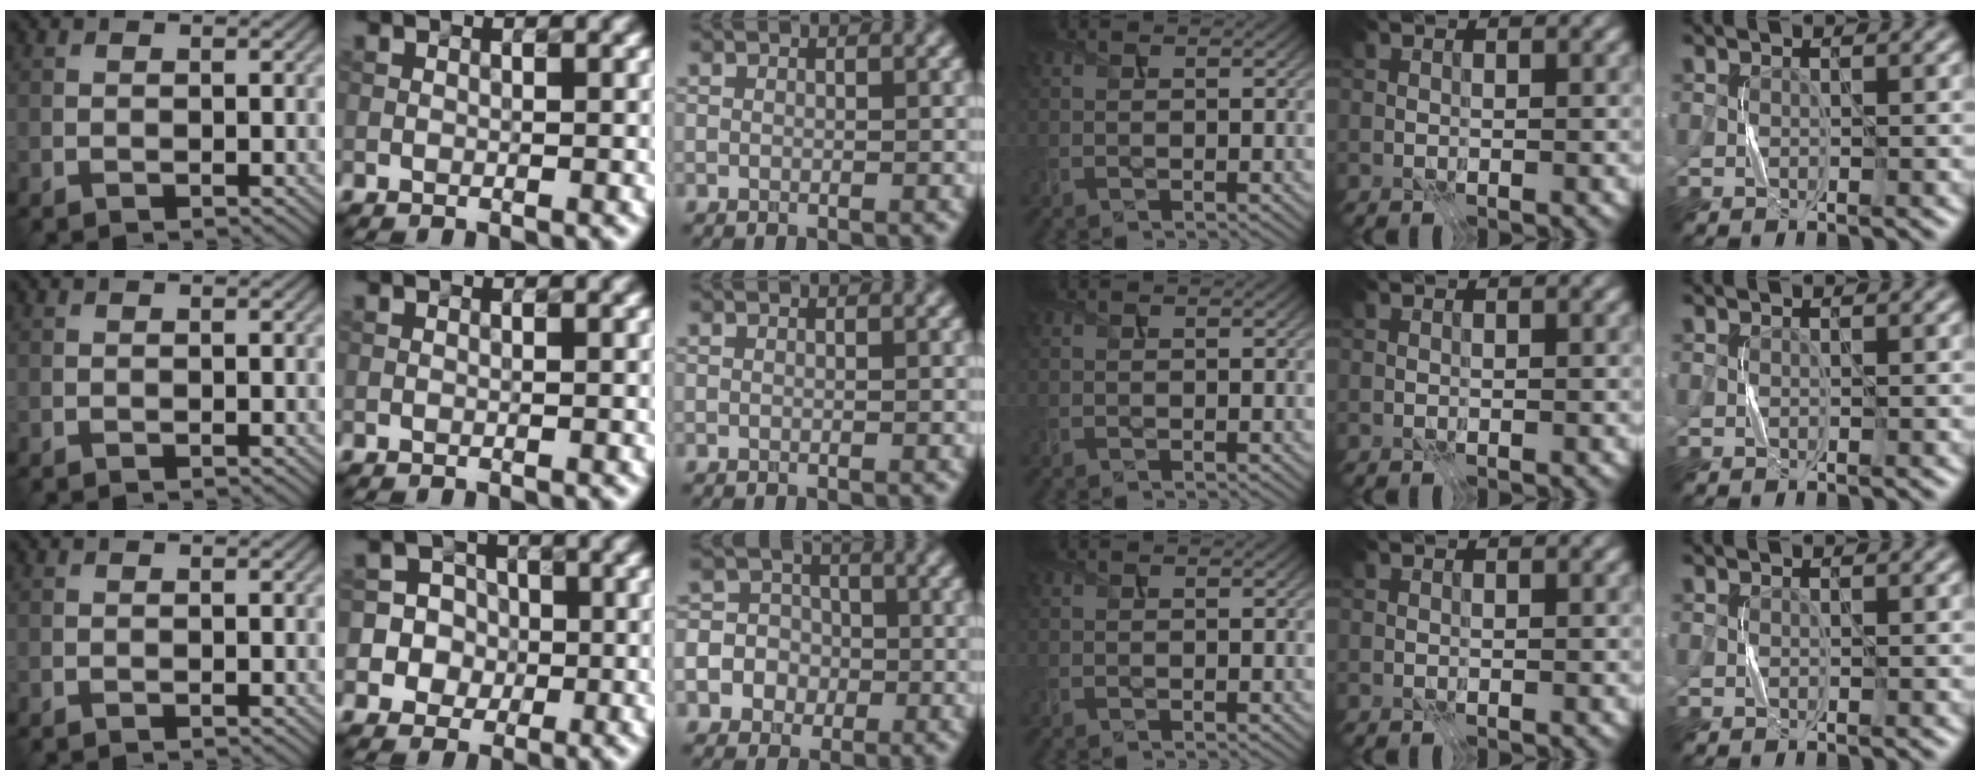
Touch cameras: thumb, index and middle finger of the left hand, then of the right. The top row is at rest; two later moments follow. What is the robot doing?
{"motion": "press", "object": "gel pad"}